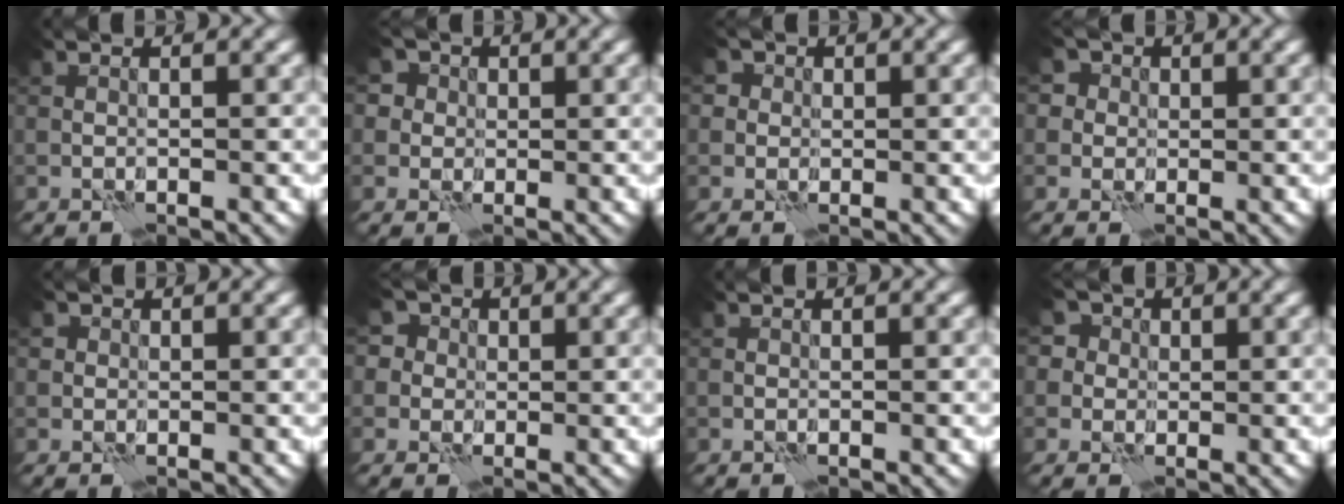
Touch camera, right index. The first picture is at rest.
{"total": 4.7, "force": [2.2, 3.9, 1.6], "torque": [-0.023, 0.016, 0.013]}
{"total": 3.1, "force": [1.4, 2.6, 1.0], "torque": [-0.011, 0.010, 0.008]}
{"total": 4.4, "force": [2.0, 3.7, 1.5], "torque": [-0.018, 0.016, 0.010]}
{"total": 1.2, "force": [0.5, 1.1, 0.2], "torque": [0.000, -0.002, 0.001]}
{"total": 5.5, "force": [2.5, 4.5, 2.0], "torque": [-0.032, 0.024, 0.014]}
{"total": 0.0}
{"total": 5.3, "force": [2.4, 4.3, 1.9], "torque": [-0.030, 0.021, 0.014]}